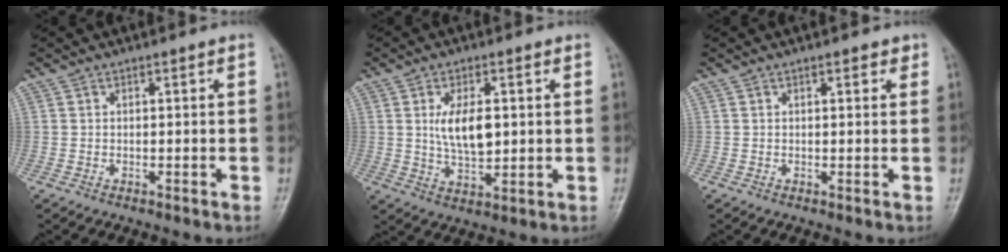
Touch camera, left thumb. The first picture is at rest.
{"total": 8.2, "force": [1.3, 4.1, 6.9], "torque": [-0.116, -0.012, 0.027]}
{"total": 1.4, "force": [0.9, 0.7, 0.9], "torque": [-0.004, -0.002, 0.007]}